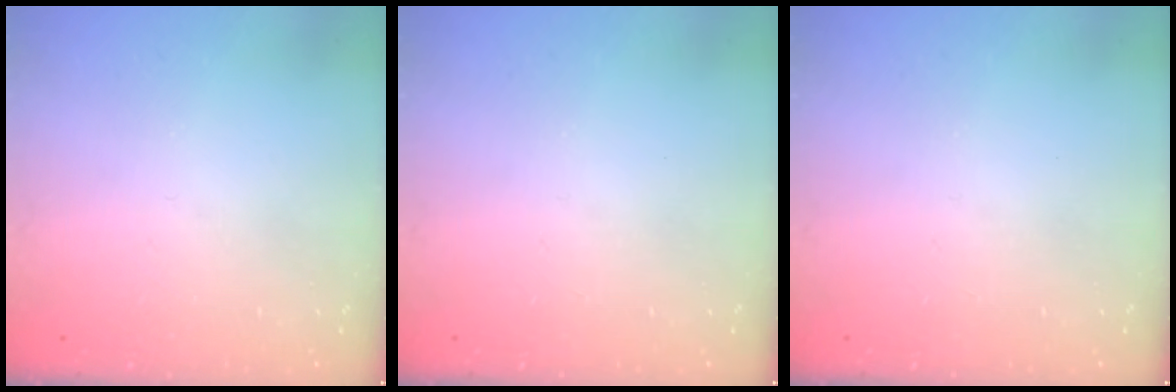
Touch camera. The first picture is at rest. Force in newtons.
{"total": 0.0}
{"total": 0.0}